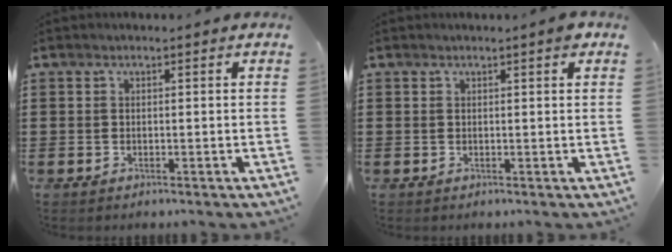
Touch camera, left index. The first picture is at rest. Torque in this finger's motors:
{"motor_torque": [2.14, 0.00, 0.05, 0.06]}